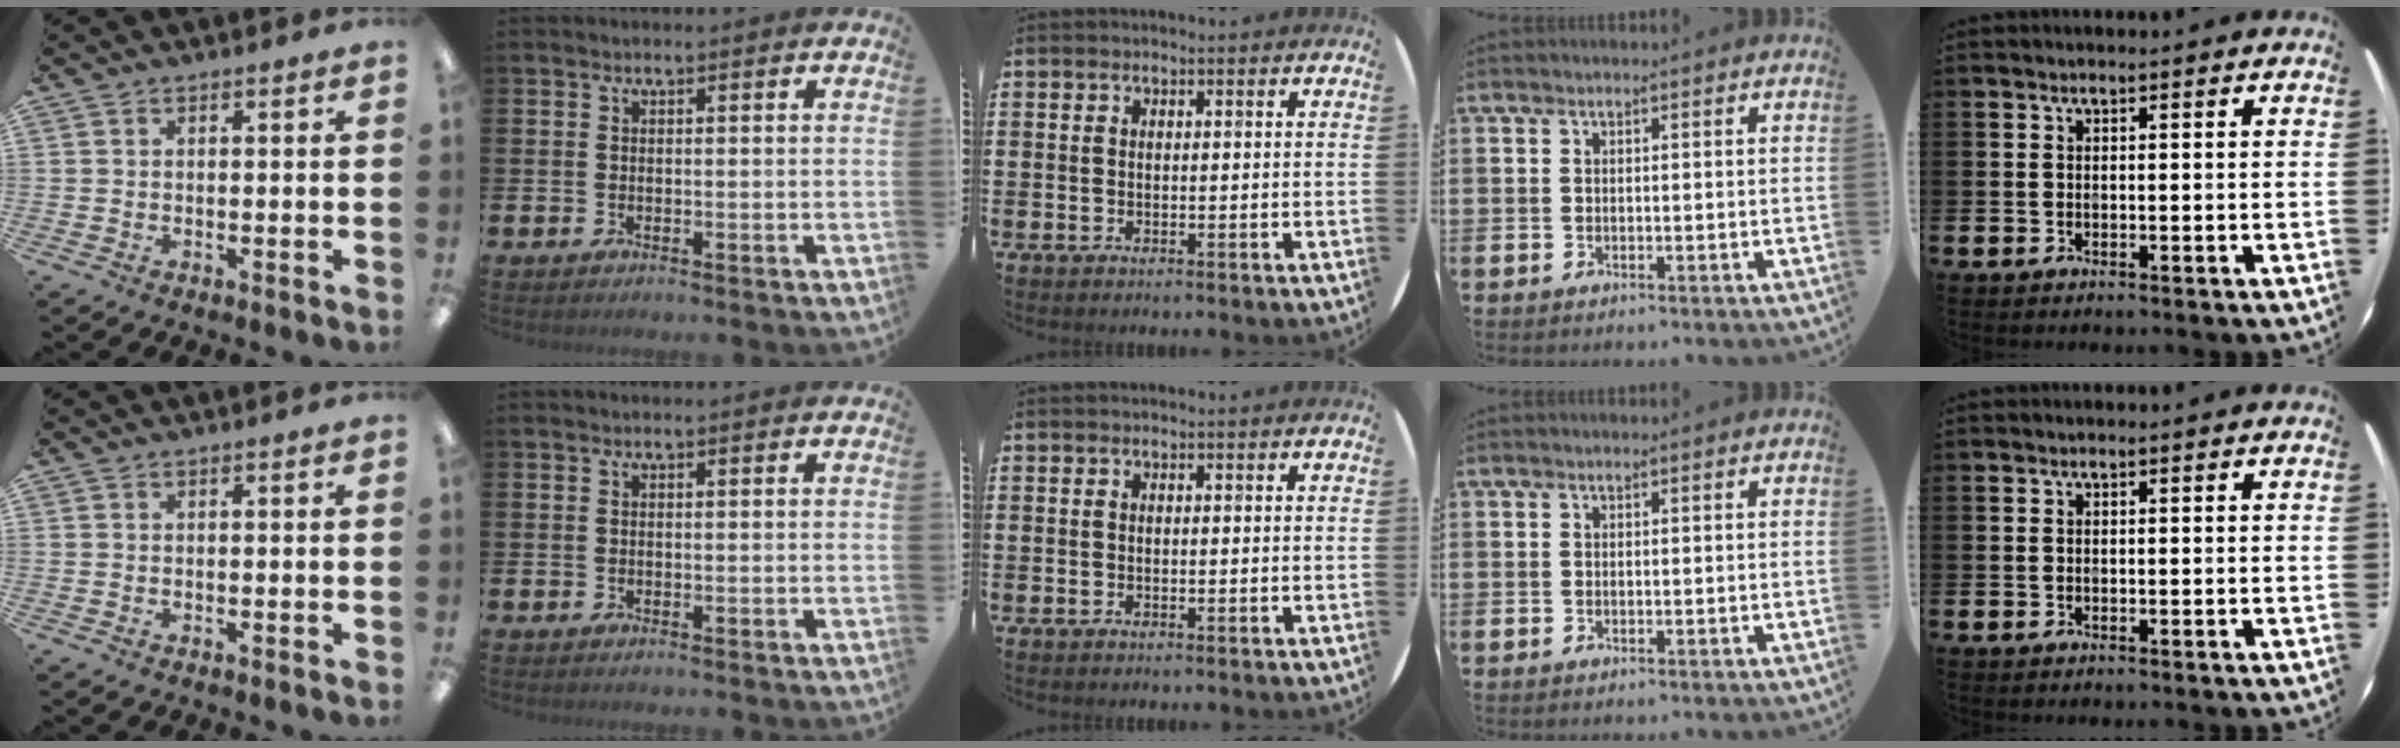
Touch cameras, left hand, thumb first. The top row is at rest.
{}